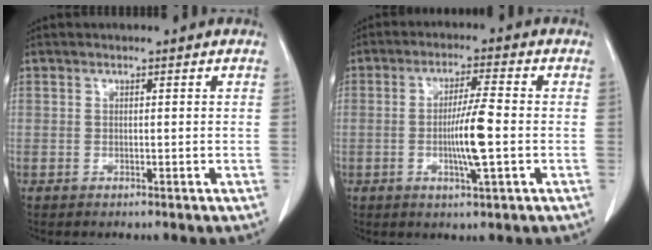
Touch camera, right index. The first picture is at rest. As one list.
[{"total": 7.0, "force": [-1.2, 0.1, 6.9], "torque": [-0.127, -0.007, -0.023]}]